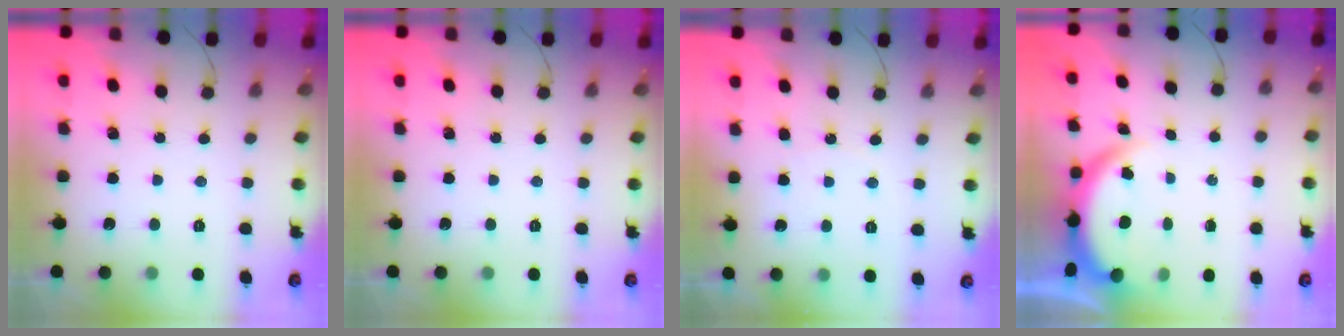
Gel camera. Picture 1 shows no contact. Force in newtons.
{"total": 0.0}
{"total": 4.2, "press": 4.2, "slide": 0.4}
{"total": 3.9, "press": 3.9, "slide": 0.2}